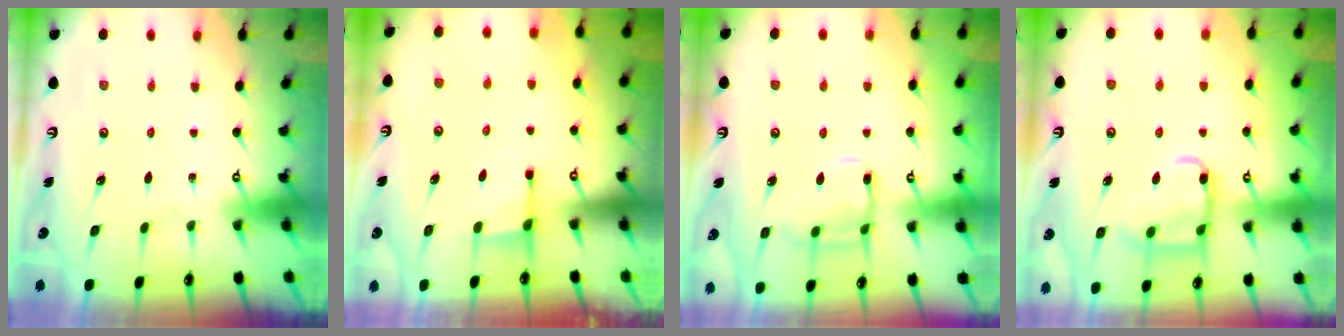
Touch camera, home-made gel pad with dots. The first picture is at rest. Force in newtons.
{"total": 2.7, "press": 2.6, "slide": 0.7}
{"total": 12.3, "press": 12.2, "slide": 1.0}
{"total": 12.3, "press": 12.2, "slide": 1.3}